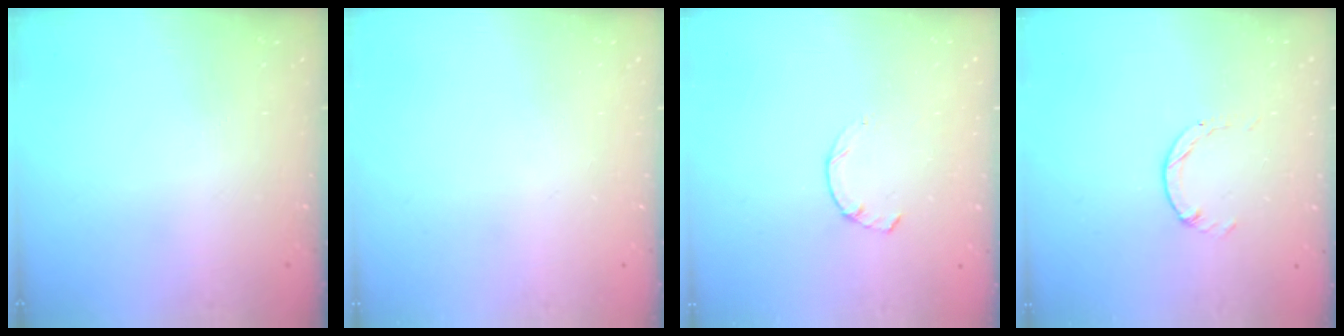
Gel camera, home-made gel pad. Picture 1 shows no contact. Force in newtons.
{"total": 0.0}
{"total": 1.7, "press": 1.6, "slide": 0.4}
{"total": 0.0}